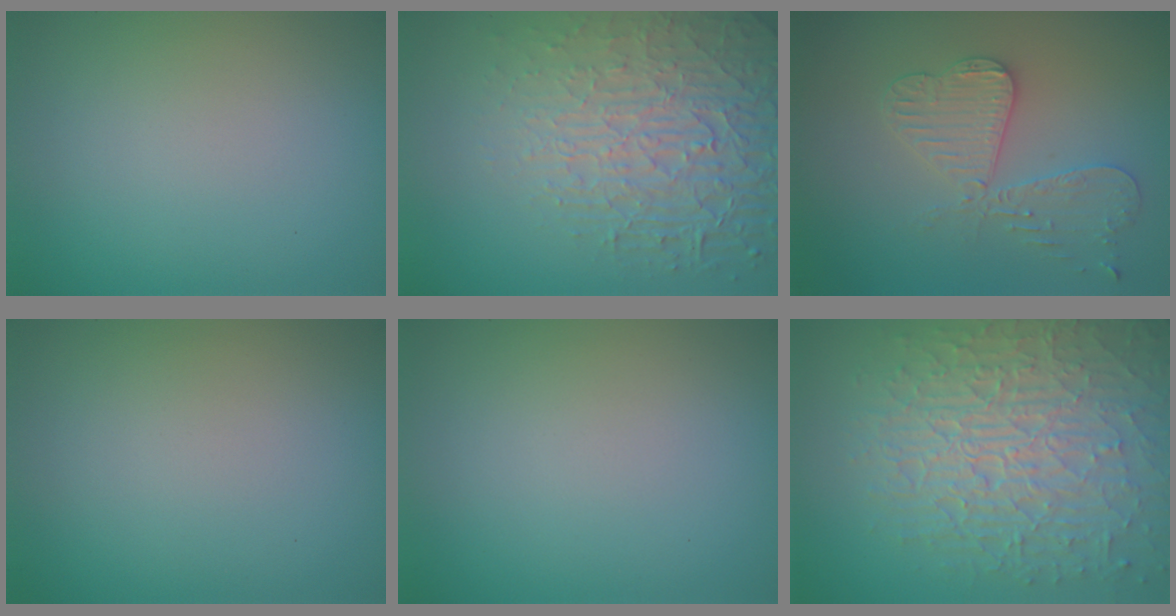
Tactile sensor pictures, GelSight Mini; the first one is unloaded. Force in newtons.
{"total": 8.1, "press": 5.6, "slide": 5.8}
{"total": 3.5, "press": 3.4, "slide": 0.5}
{"total": 0.0}
{"total": 0.0}
{"total": 10.1, "press": 6.6, "slide": 7.7}